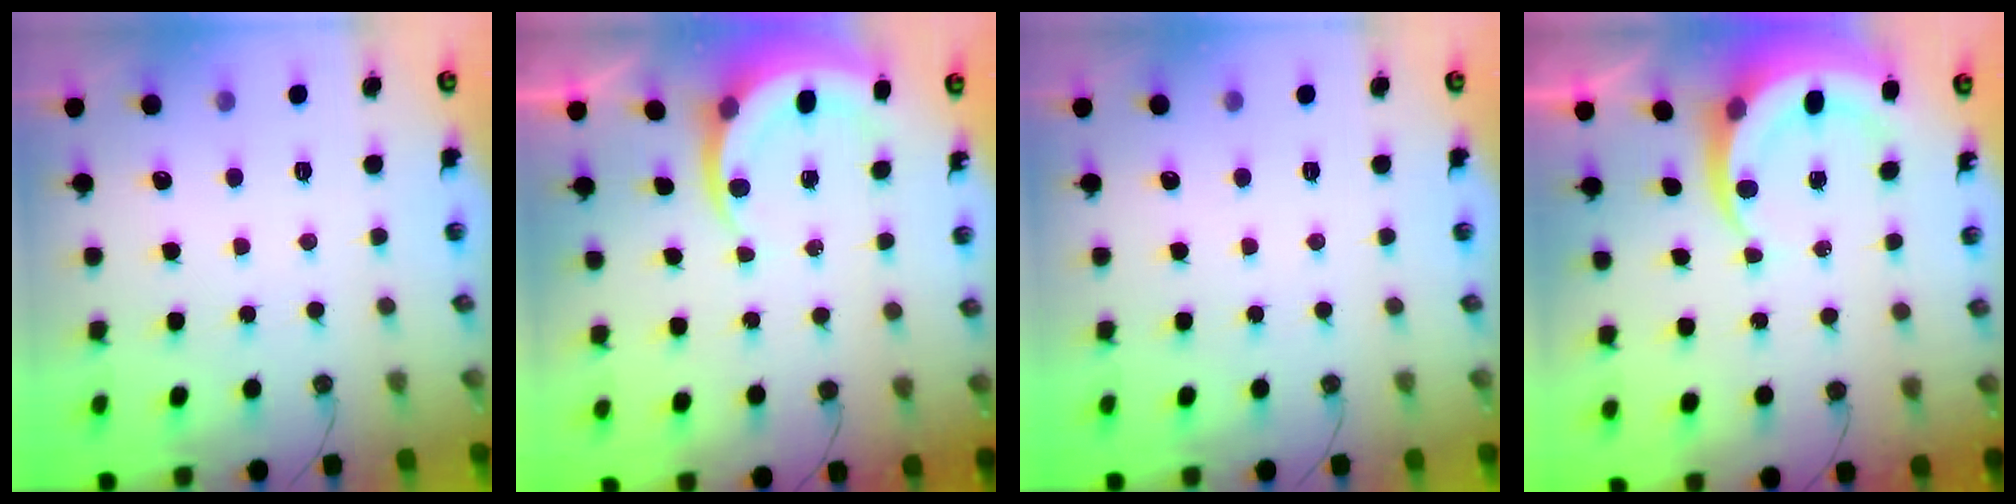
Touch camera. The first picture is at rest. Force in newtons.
{"total": 6.7, "press": 6.7, "slide": 0.7}
{"total": 0.0}
{"total": 7.3, "press": 7.2, "slide": 0.9}